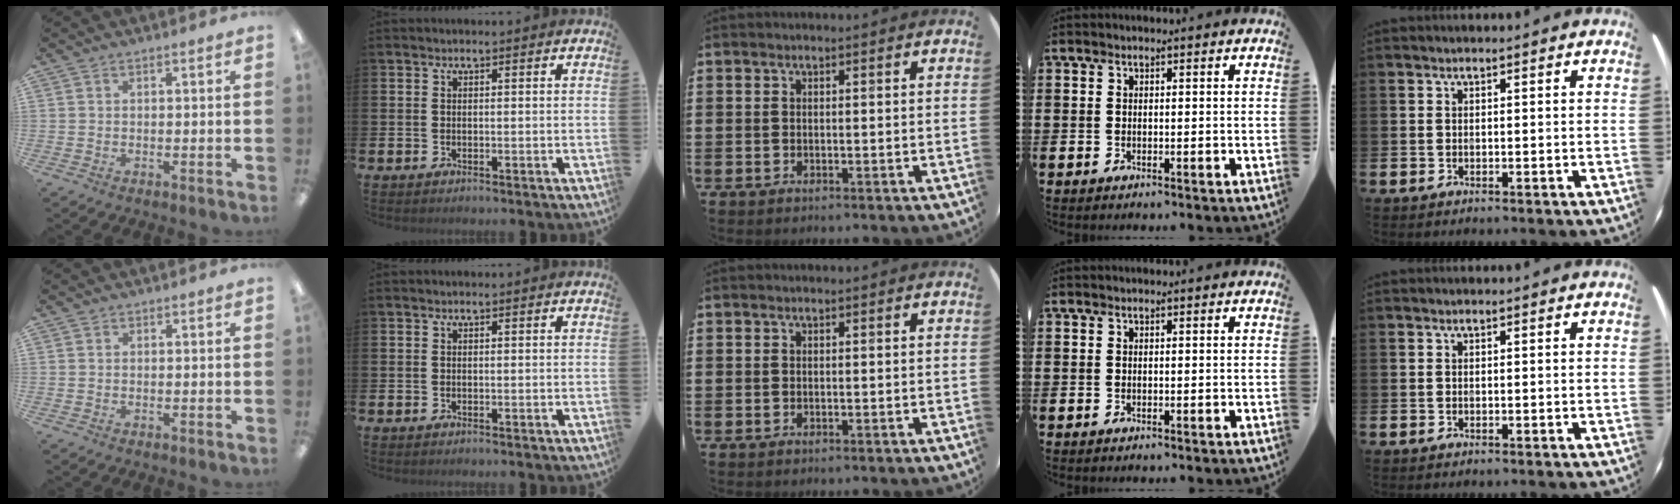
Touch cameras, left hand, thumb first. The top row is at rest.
{}